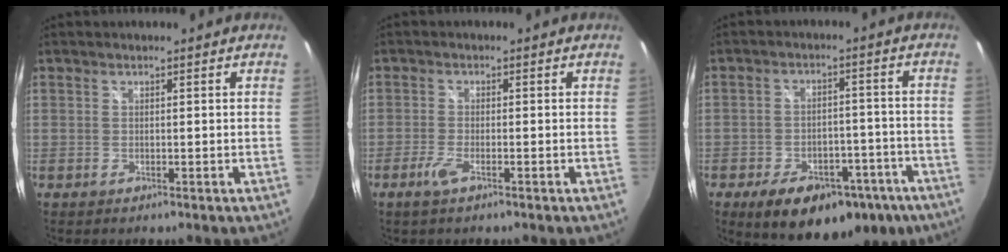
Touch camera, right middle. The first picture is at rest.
{"total": 2.9, "force": [-1.9, 0.5, 2.2], "torque": [-0.053, -0.006, -0.038]}
{"total": 18.1, "force": [-11.7, 9.5, 10.0], "torque": [-0.174, 0.000, -0.143]}